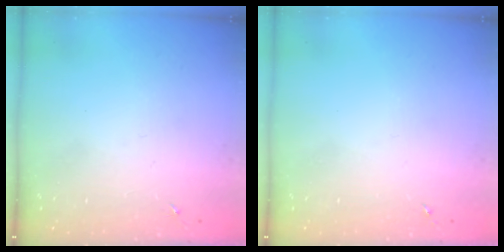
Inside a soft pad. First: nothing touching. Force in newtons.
{"total": 0.0}